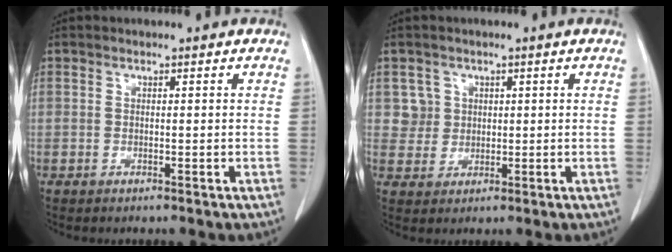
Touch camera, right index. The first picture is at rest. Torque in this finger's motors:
{"motor_torque": [-0.07, 0.02, 0.02, -0.01]}